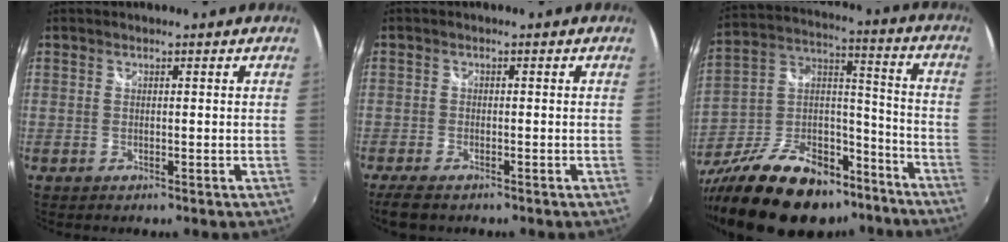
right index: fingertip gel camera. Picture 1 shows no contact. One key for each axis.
{"total": 5.0, "fx": -3.8, "fy": 1.8, "fz": 2.7, "tx": -0.067, "ty": -0.017, "tz": -0.071}
{"total": 27.1, "fx": -19.2, "fy": 13.0, "fz": 14.0, "tx": -0.284, "ty": 0.027, "tz": -0.295}